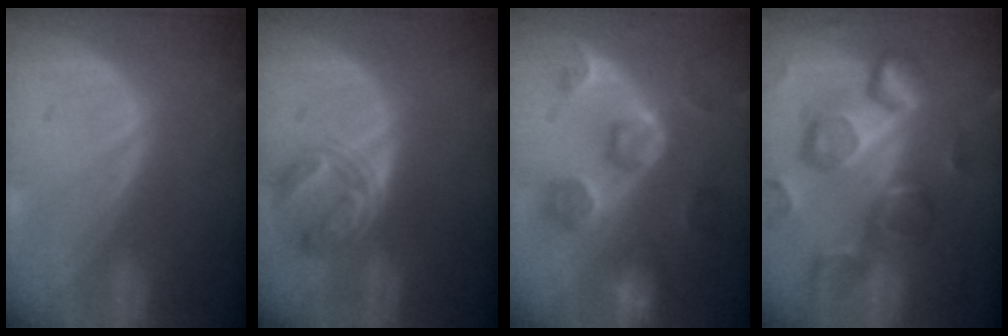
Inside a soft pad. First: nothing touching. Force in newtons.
{"total": 5.4, "press": 5.3, "slide": 1.4}
{"total": 8.4, "press": 8.1, "slide": 2.4}
{"total": 12.5, "press": 10.9, "slide": 6.1}